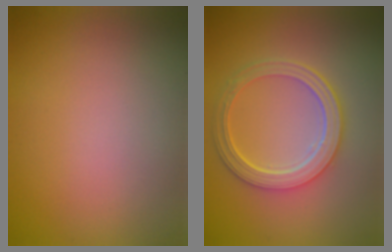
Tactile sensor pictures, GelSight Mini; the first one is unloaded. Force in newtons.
{"total": 4.9, "press": 3.8, "slide": 3.0}